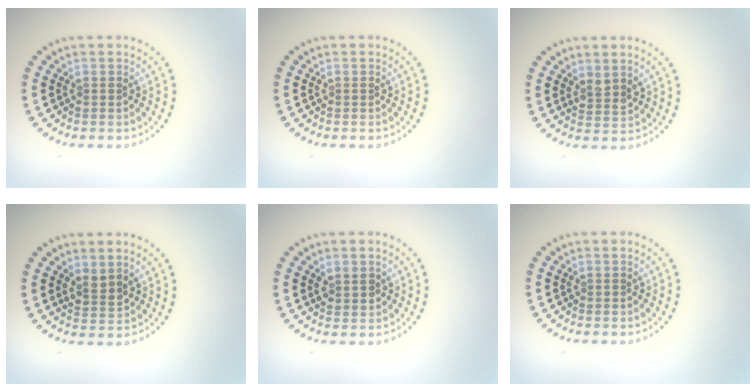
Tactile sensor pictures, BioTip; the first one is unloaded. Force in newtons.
{"total": 0.0}
{"total": 1.5, "press": 1.2, "slide": 0.9}
{"total": 1.6, "press": 1.3, "slide": 1.0}
{"total": 1.7, "press": 1.6, "slide": 0.6}
{"total": 0.0}